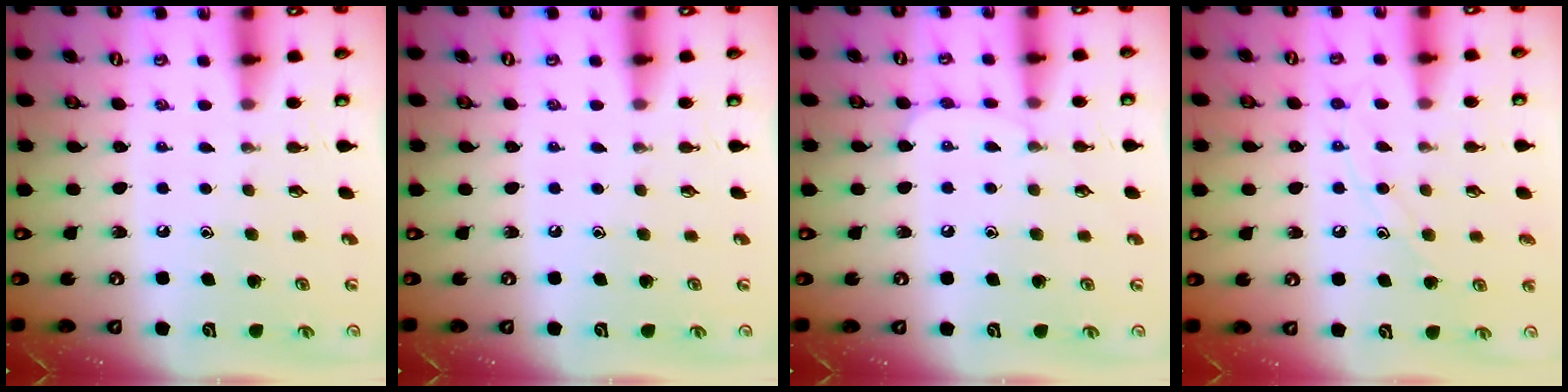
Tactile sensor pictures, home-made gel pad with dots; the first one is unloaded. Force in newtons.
{"total": 0.0}
{"total": 7.8, "press": 7.7, "slide": 0.5}
{"total": 8.9, "press": 8.8, "slide": 0.8}